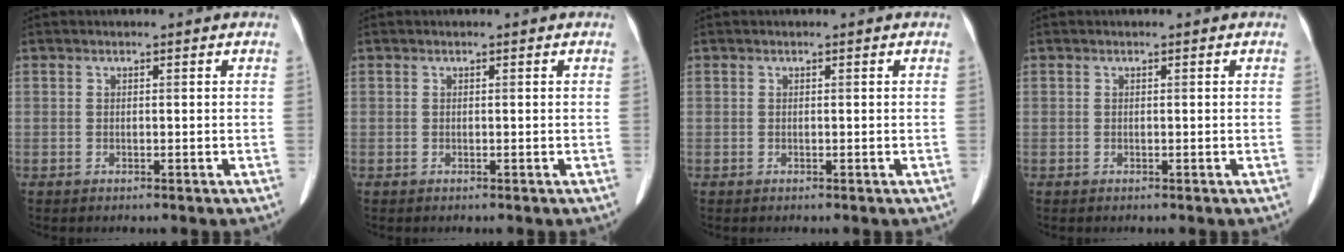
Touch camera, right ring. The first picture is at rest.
{"total": 0.0}
{"total": 0.0}
{"total": 0.0}